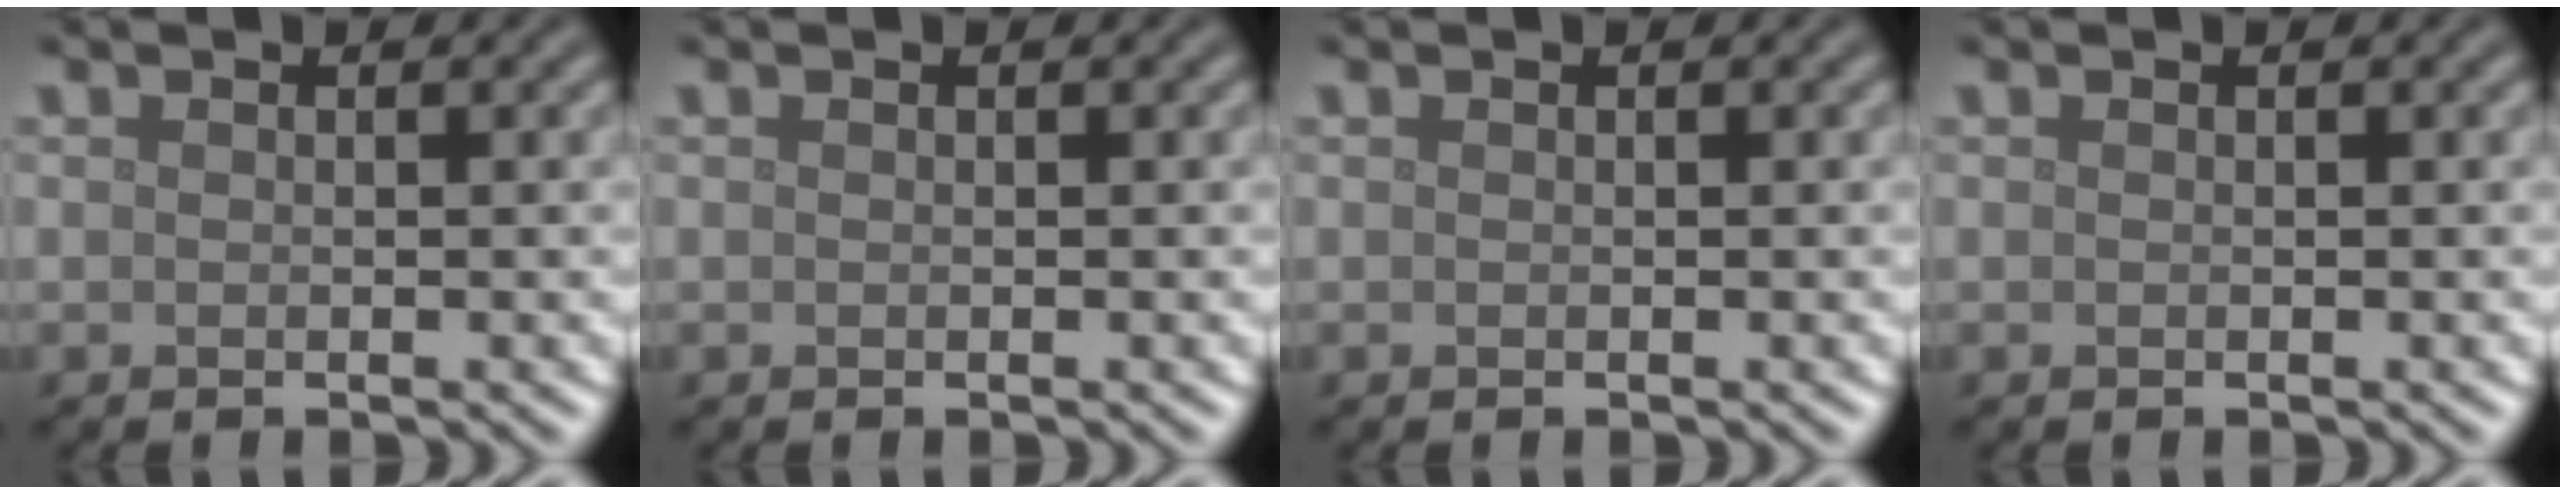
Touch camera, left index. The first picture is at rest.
{"total": 0.0}
{"total": 0.0}
{"total": 0.0}